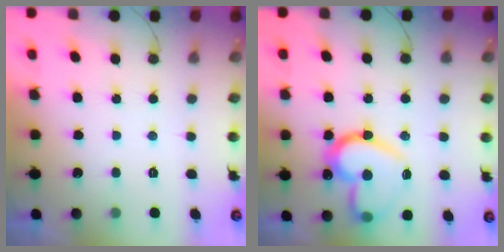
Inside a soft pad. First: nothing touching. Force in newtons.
{"total": 20.2, "press": 20.1, "slide": 2.4}